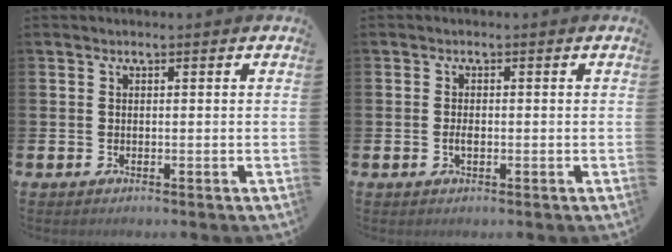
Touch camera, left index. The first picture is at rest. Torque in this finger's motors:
{"motor_torque": [0.40, 0.12, 0.20, 0.02]}